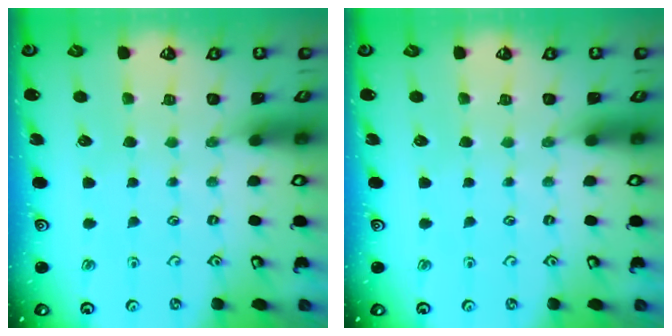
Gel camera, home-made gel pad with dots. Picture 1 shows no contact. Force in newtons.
{"total": 0.0}